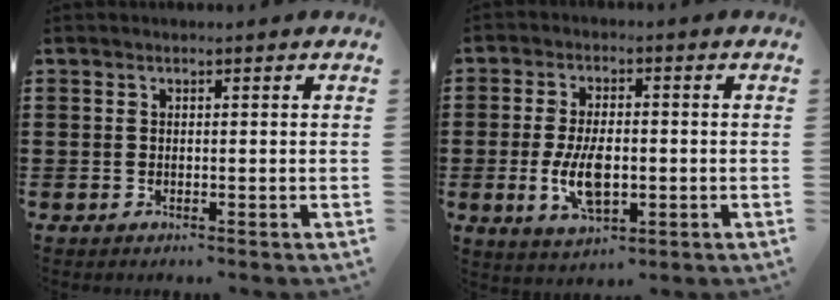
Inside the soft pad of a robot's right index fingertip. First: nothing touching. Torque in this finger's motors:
{"motor_torque": [2.14, 0.00, 1.05, 0.20]}